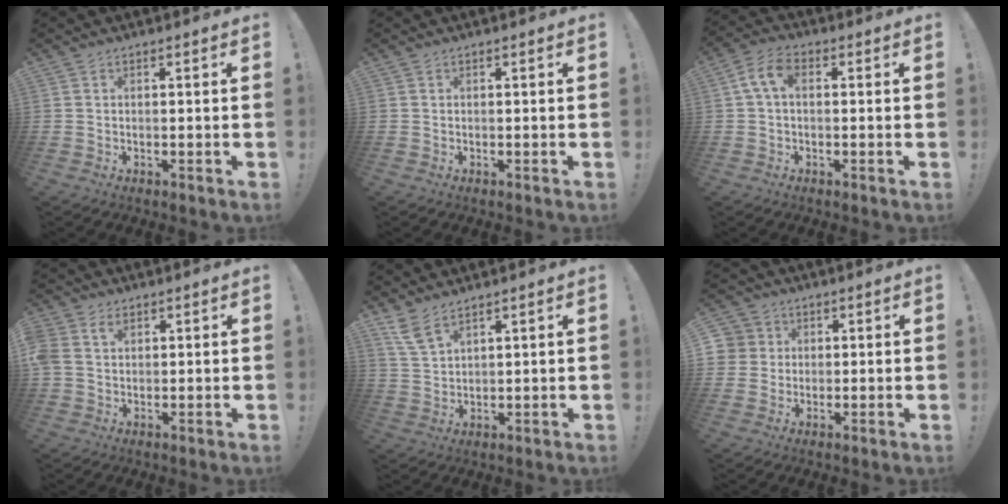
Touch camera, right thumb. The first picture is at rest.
{"total": 0.0}
{"total": 6.6, "force": [1.1, 3.9, 5.2], "torque": [-0.112, 0.008, 0.021]}
{"total": 4.9, "force": [1.9, 3.6, 2.6], "torque": [-0.047, -0.003, 0.036]}
{"total": 6.4, "force": [4.9, 2.1, 3.6], "torque": [-0.068, -0.023, 0.094]}
{"total": 5.2, "force": [1.2, 5.1, 0.7], "torque": [-0.012, -0.007, 0.021]}